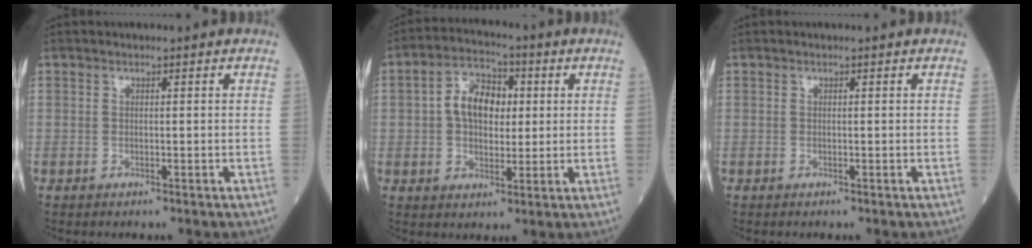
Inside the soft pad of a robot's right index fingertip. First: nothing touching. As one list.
[{"total": 8.4, "force": [1.1, 5.2, 6.5], "torque": [-0.120, 0.024, 0.018]}, {"total": 0.0}]